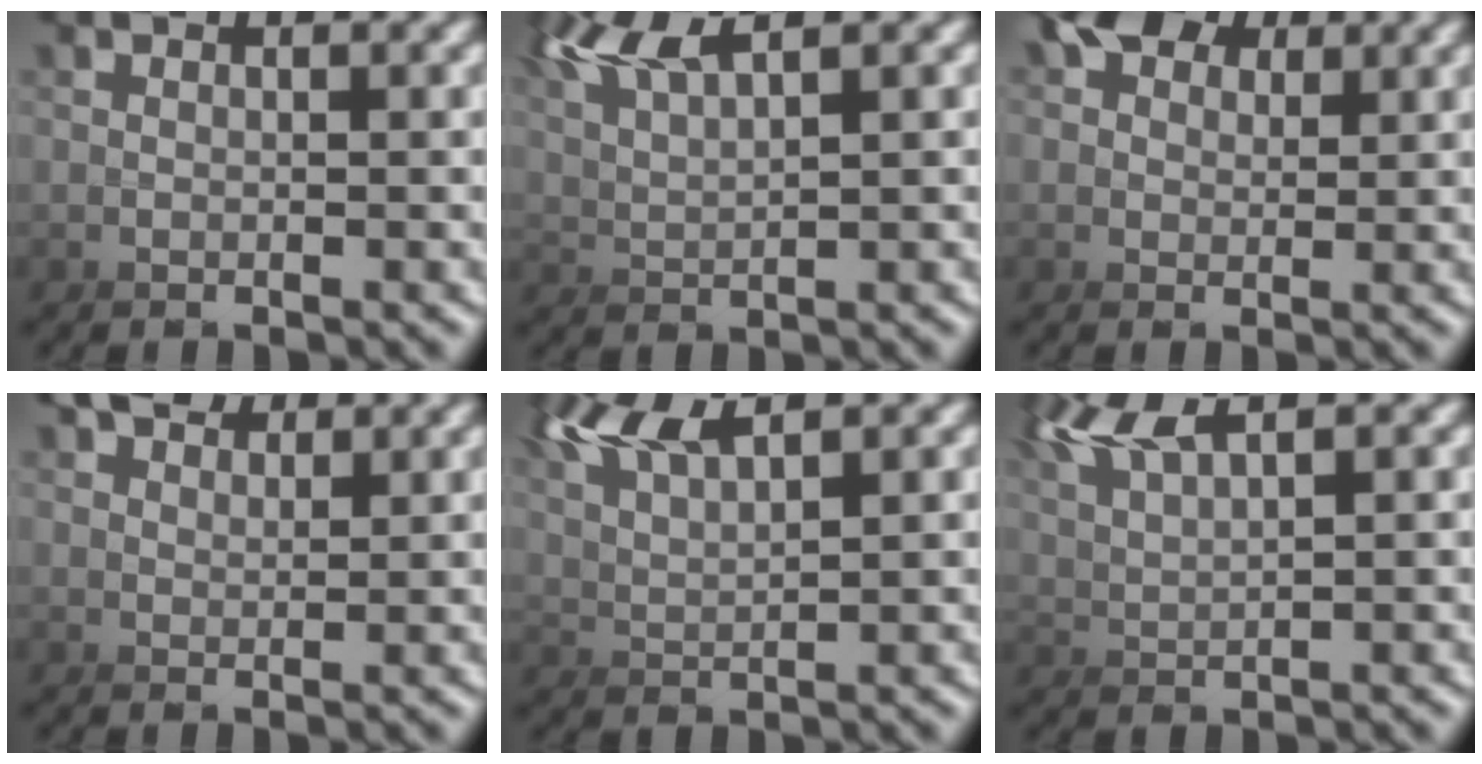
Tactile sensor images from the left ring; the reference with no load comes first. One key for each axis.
{"total": 3.6, "fx": 3.4, "fy": -0.7, "fz": 0.9, "tx": -0.073, "ty": 0.021, "tz": 0.051}
{"total": 7.0, "fx": 2.5, "fy": 6.0, "fz": 2.6, "tx": -0.026, "ty": 0.013, "tz": 0.020}
{"total": 2.9, "fx": 2.3, "fy": 1.7, "fz": 0.2, "tx": 0.006, "ty": 0.014, "tz": 0.022}
{"total": 4.1, "fx": 3.9, "fy": -0.2, "fz": 1.2, "tx": -0.072, "ty": 0.024, "tz": 0.056}
{"total": 3.1, "fx": 2.9, "fy": -0.8, "fz": 0.6, "tx": -0.060, "ty": 0.019, "tz": 0.045}